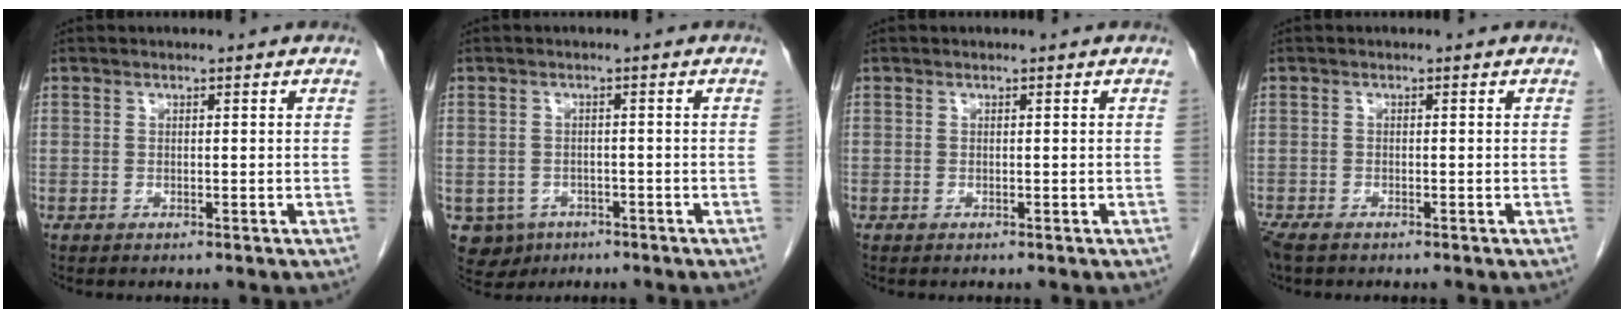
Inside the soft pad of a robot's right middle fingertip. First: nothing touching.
{"total": 5.3, "force": [-2.9, 4.3, 1.1], "torque": [-0.019, 0.004, -0.038]}
{"total": 0.0}
{"total": 3.3, "force": [-2.5, 1.2, 1.7], "torque": [-0.040, -0.010, -0.043]}